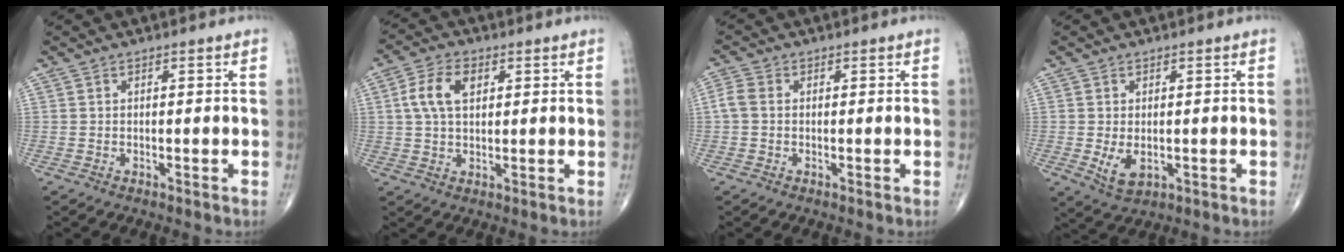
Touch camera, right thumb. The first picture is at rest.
{"total": 7.2, "force": [1.9, 4.3, 5.5], "torque": [-0.109, 0.010, 0.035]}
{"total": 2.7, "force": [0.0, 2.1, 1.8], "torque": [-0.044, 0.007, -0.008]}
{"total": 4.2, "force": [-0.5, 2.5, 3.3], "torque": [-0.055, -0.011, 0.000]}